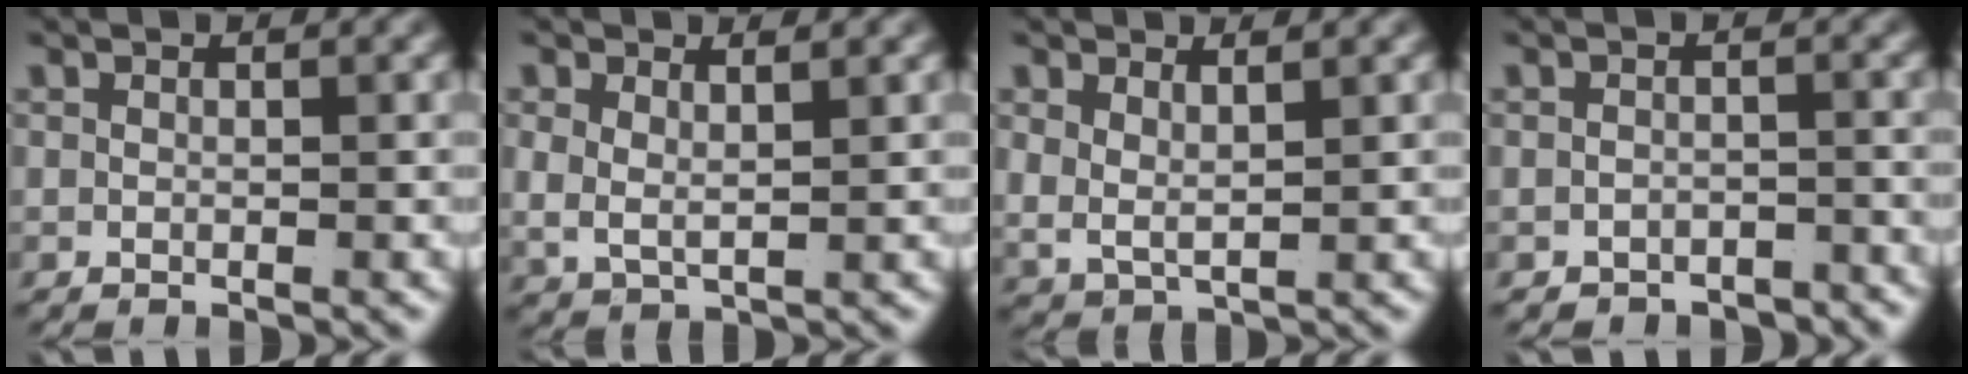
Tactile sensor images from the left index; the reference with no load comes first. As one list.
[{"total": 2.8, "force": [1.1, 1.9, 1.8], "torque": [-0.054, -0.018, 0.035]}, {"total": 3.0, "force": [1.3, 2.1, 1.7], "torque": [-0.055, -0.017, 0.036]}, {"total": 2.7, "force": [-2.6, 0.4, 0.0], "torque": [0.006, -0.011, -0.040]}]